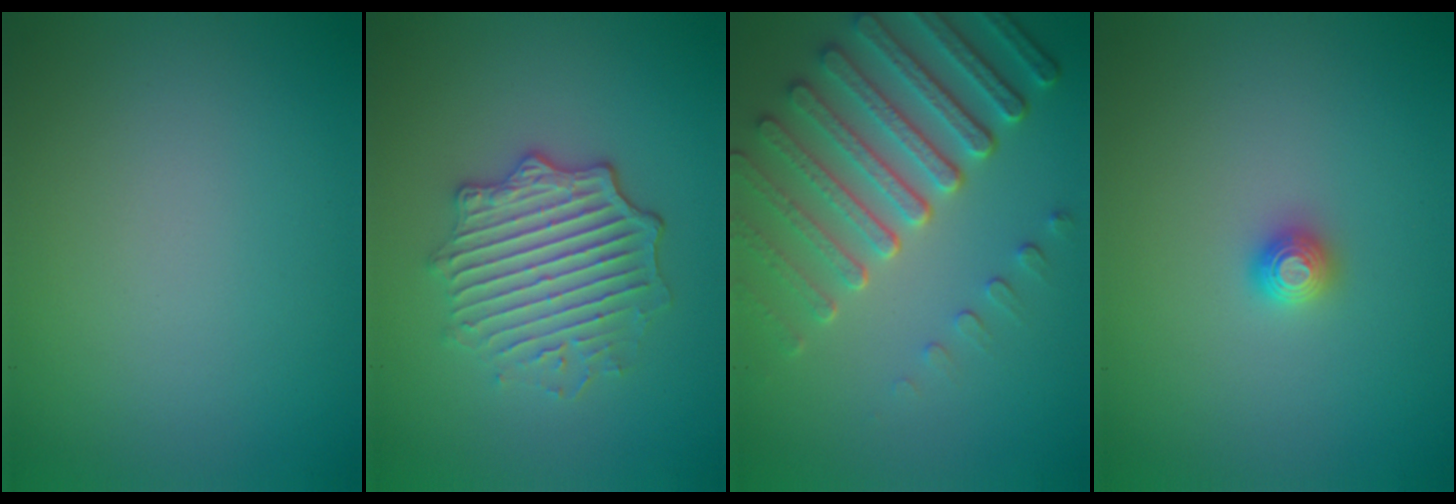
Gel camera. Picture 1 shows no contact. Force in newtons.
{"total": 5.0, "press": 4.2, "slide": 2.8}
{"total": 7.4, "press": 5.6, "slide": 4.9}
{"total": 1.2, "press": 1.2, "slide": 0.1}